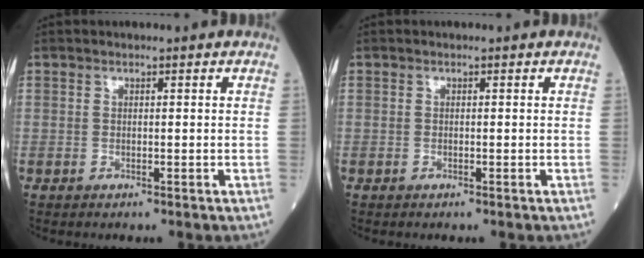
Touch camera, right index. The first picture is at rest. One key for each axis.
{"total": 0.0}